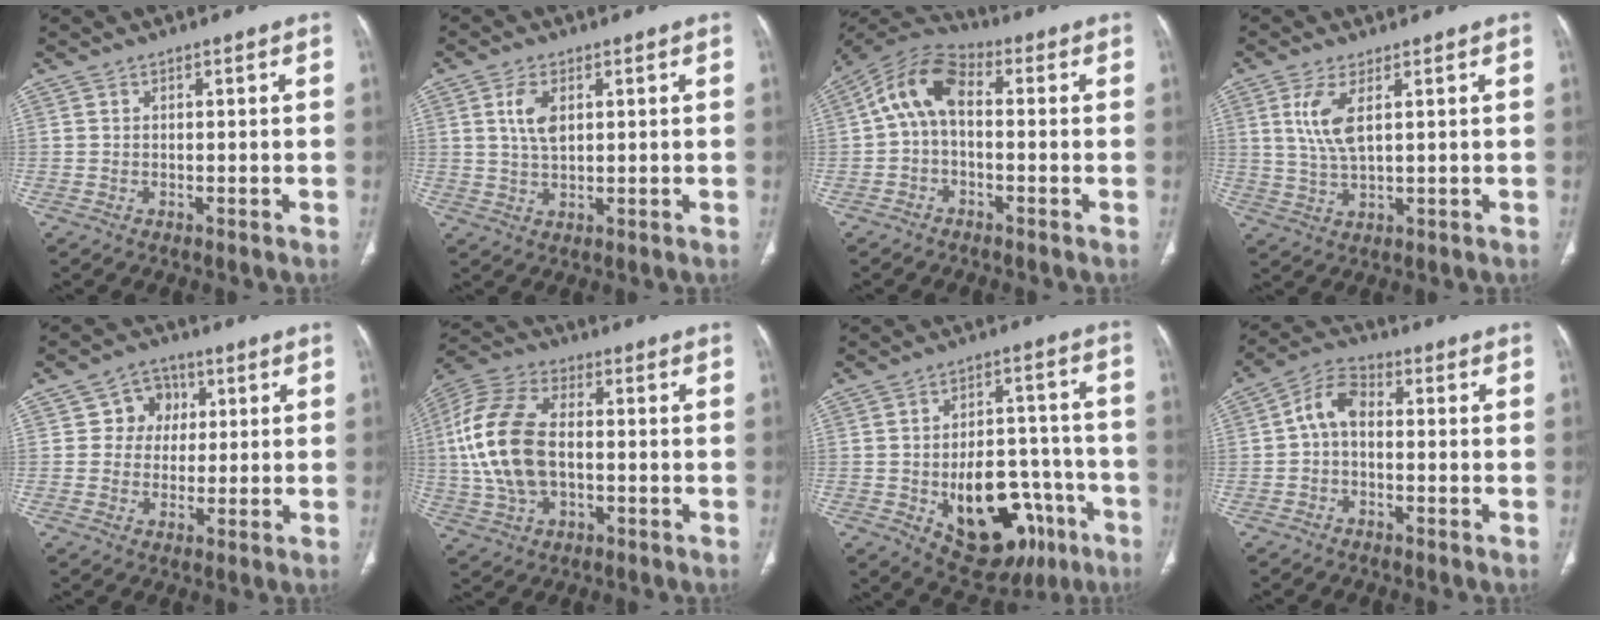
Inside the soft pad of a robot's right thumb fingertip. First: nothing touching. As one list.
[{"total": 4.9, "force": [1.5, 2.6, 3.9], "torque": [-0.073, -0.003, 0.030]}, {"total": 9.6, "force": [0.3, 5.5, 7.8], "torque": [-0.141, 0.034, -0.010]}, {"total": 6.2, "force": [2.0, 2.1, 5.5], "torque": [-0.124, -0.008, 0.048]}, {"total": 6.4, "force": [1.5, 5.9, 2.0], "torque": [0.009, 0.007, 0.017]}, {"total": 16.8, "force": [-0.4, 9.9, 13.6], "torque": [-0.293, 0.019, -0.008]}, {"total": 20.1, "force": [-7.9, 11.8, 14.3], "torque": [-0.169, 0.043, -0.095]}, {"total": 6.3, "force": [-0.2, 3.9, 5.0], "torque": [-0.085, 0.024, -0.017]}]